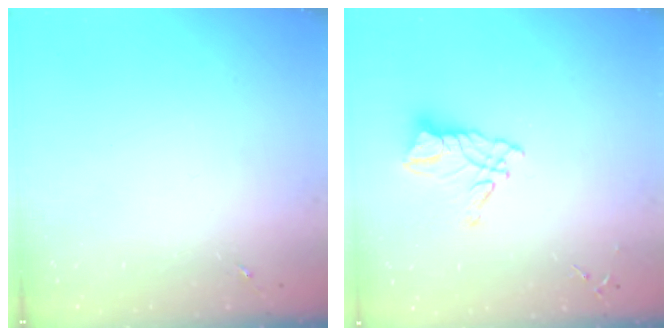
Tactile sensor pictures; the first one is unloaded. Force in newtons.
{"total": 11.3, "press": 11.2, "slide": 1.1}